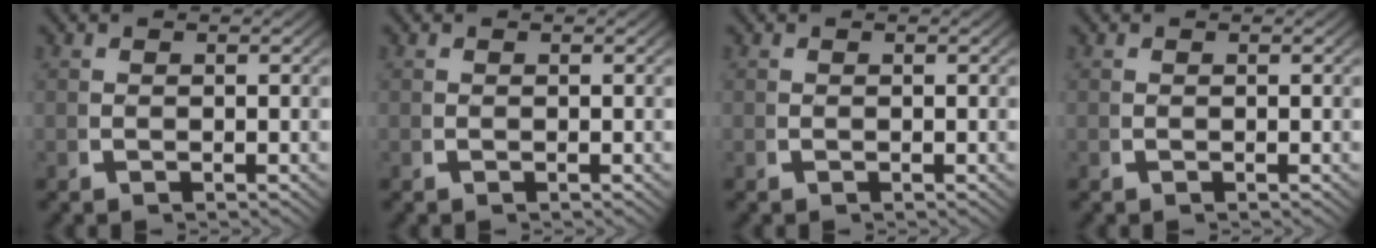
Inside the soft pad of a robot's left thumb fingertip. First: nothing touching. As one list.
[{"total": 0.0}, {"total": 0.0}, {"total": 0.0}]